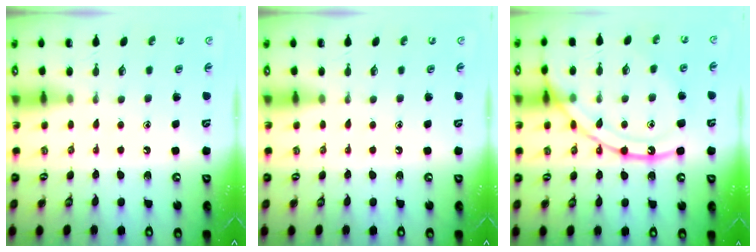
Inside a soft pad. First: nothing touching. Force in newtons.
{"total": 0.0}
{"total": 18.5, "press": 18.4, "slide": 1.6}